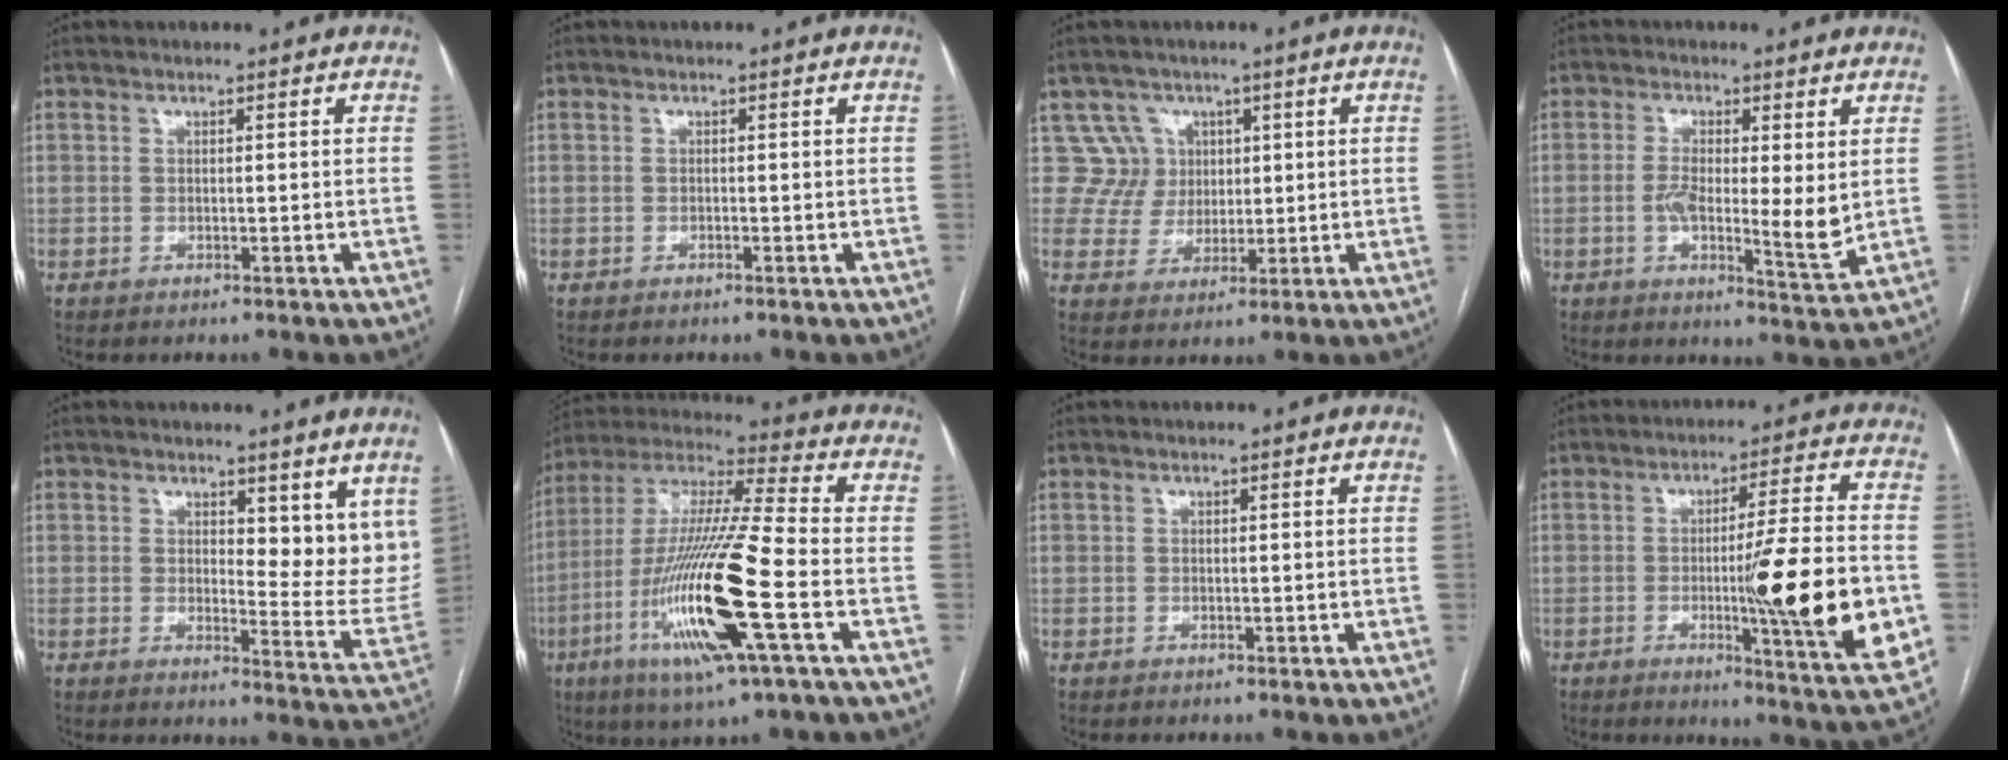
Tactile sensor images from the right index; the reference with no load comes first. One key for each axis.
{"total": 0.0}
{"total": 6.2, "fx": 2.5, "fy": 5.6, "fz": -0.9, "tx": 0.030, "ty": 0.009, "tz": 0.050}
{"total": 8.2, "fx": 0.2, "fy": 1.8, "fz": 8.0, "tx": -0.134, "ty": -0.015, "tz": -0.001}
{"total": 8.3, "fx": 5.3, "fy": 3.6, "fz": 5.3, "tx": -0.056, "ty": -0.025, "tz": 0.068}
{"total": 20.9, "fx": -6.7, "fy": 1.1, "fz": 19.8, "tx": -0.420, "ty": -0.027, "tz": -0.130}
{"total": 0.0}
{"total": 17.6, "fx": -3.2, "fy": 0.0, "fz": 17.3, "tx": -0.229, "ty": -0.021, "tz": -0.045}